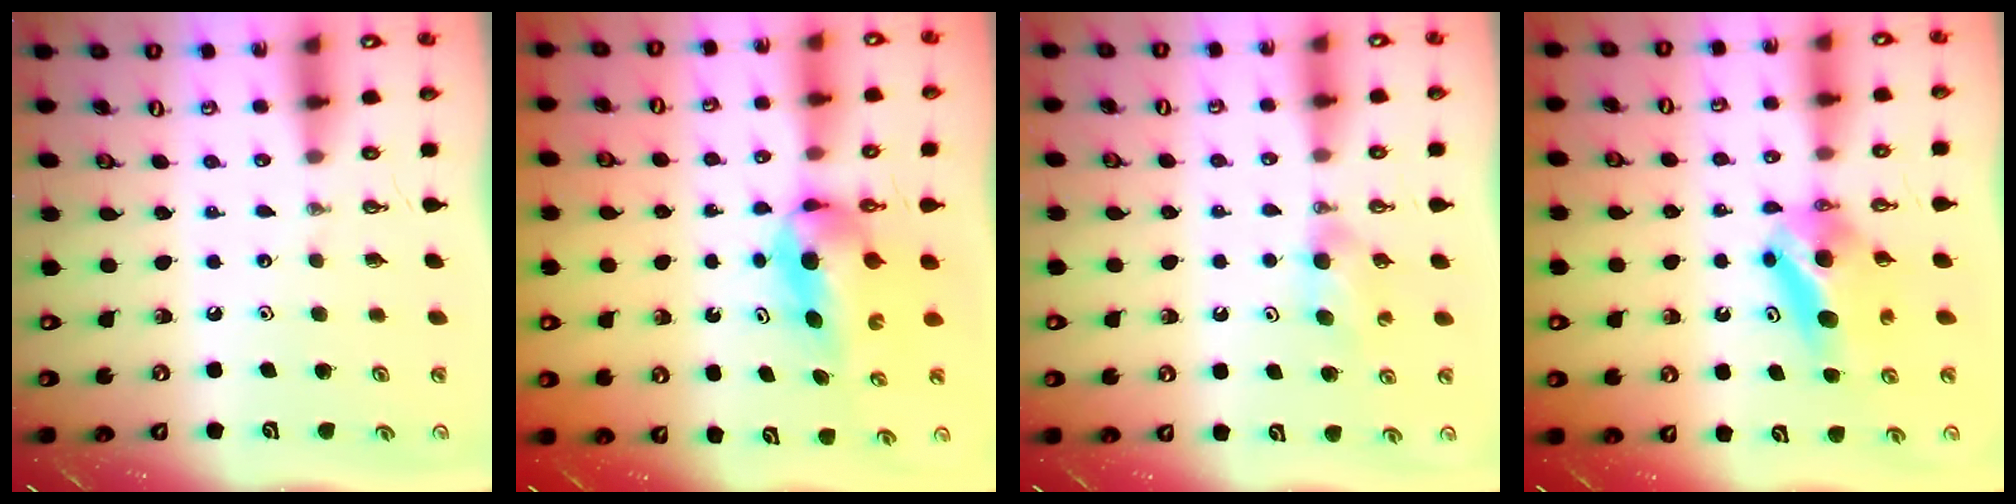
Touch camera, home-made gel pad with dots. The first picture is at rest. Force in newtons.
{"total": 5.5, "press": 5.2, "slide": 1.8}
{"total": 4.8, "press": 4.8, "slide": 0.5}
{"total": 9.6, "press": 5.5, "slide": 7.9}